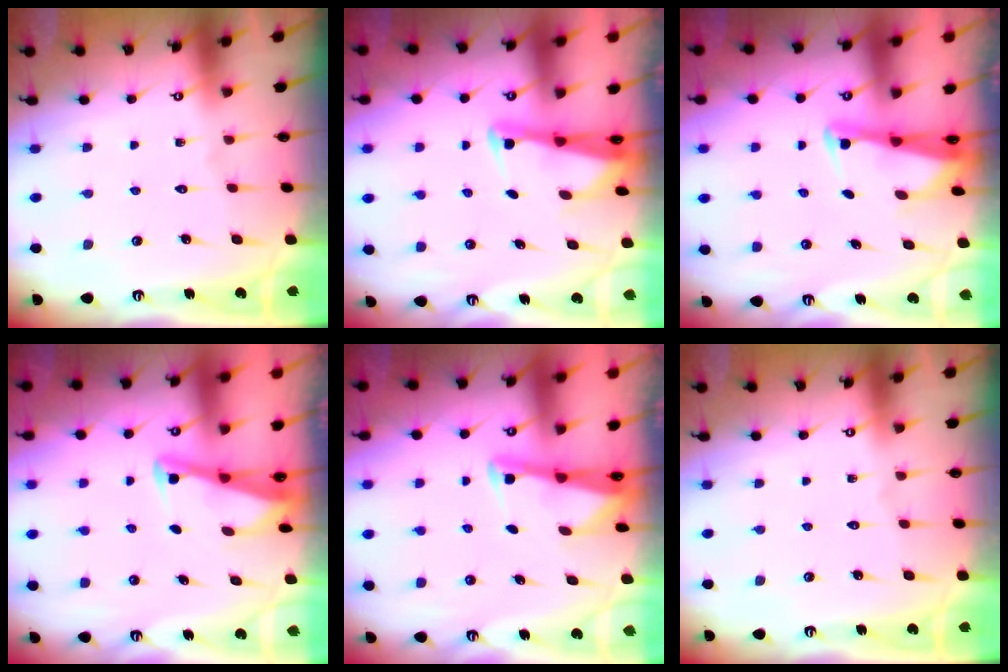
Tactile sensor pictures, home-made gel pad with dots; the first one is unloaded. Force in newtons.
{"total": 2.4, "press": 2.3, "slide": 0.5}
{"total": 2.4, "press": 2.3, "slide": 0.5}
{"total": 2.8, "press": 2.8, "slide": 0.4}
{"total": 2.7, "press": 2.7, "slide": 0.2}
{"total": 0.0}